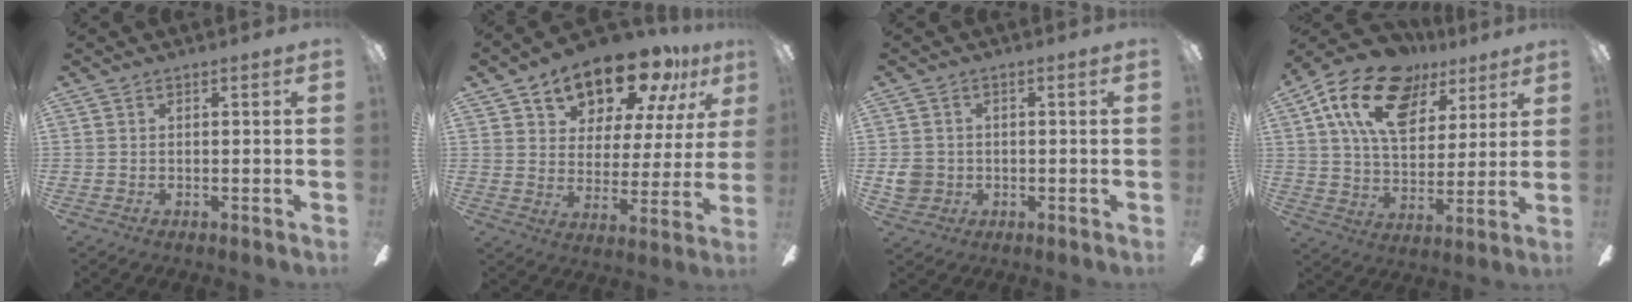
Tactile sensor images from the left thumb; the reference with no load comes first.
{"total": 16.2, "force": [13.0, 7.2, 6.5], "torque": [-0.120, -0.084, 0.230]}
{"total": 4.6, "force": [-0.4, 4.4, 1.5], "torque": [-0.037, 0.005, -0.007]}
{"total": 20.2, "force": [11.1, 12.0, 11.8], "torque": [-0.198, -0.036, 0.198]}